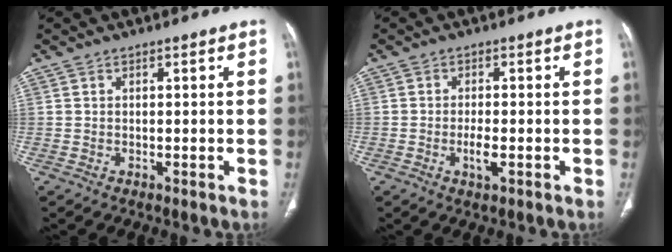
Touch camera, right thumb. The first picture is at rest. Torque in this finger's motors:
{"motor_torque": [3.46, 1.55, 0.83, -0.86, 0.05]}